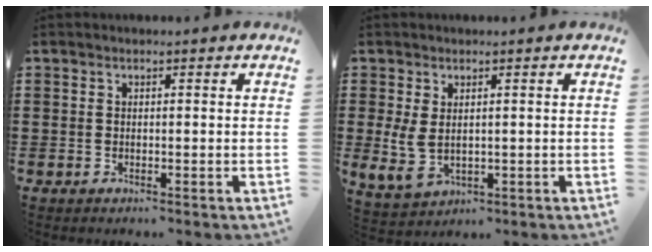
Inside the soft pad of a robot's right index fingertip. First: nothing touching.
{"total": 4.3, "force": [0.7, 2.4, 3.4], "torque": [-0.091, -0.004, 0.010]}